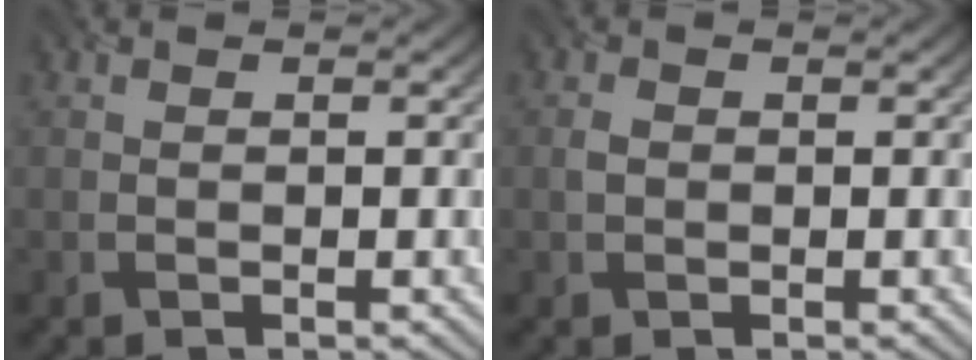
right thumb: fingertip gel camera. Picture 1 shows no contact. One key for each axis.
{"total": 1.1, "fx": 0.0, "fy": 0.9, "fz": 0.7, "tx": -0.018, "ty": 0.001, "tz": -0.002}